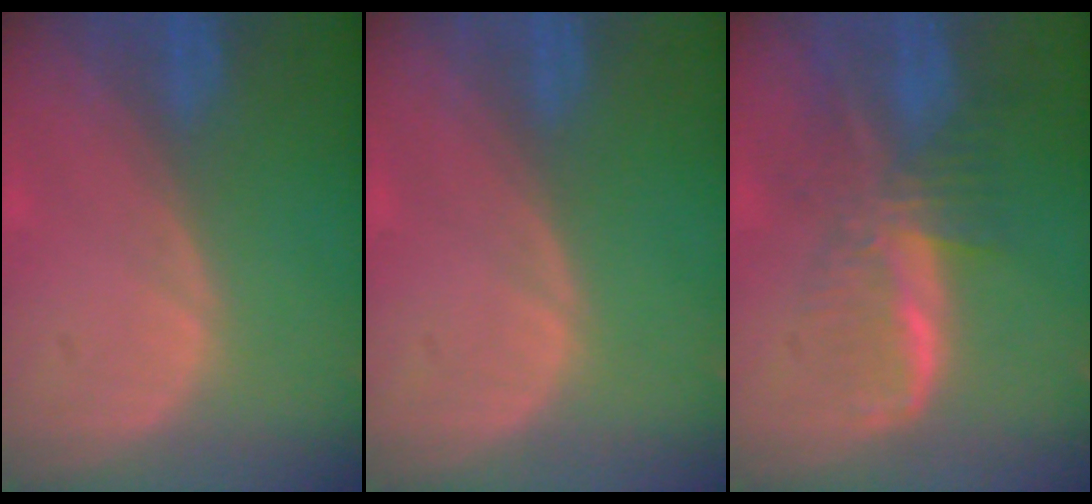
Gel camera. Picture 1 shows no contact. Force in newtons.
{"total": 0.0}
{"total": 8.1, "press": 6.9, "slide": 4.1}